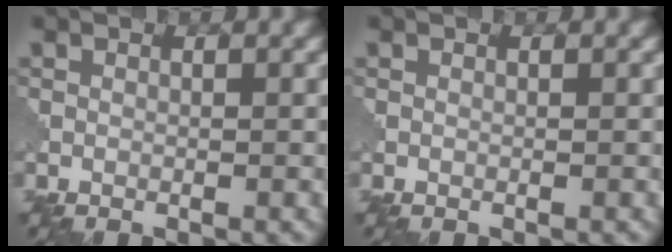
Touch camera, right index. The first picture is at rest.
{"total": 0.0}